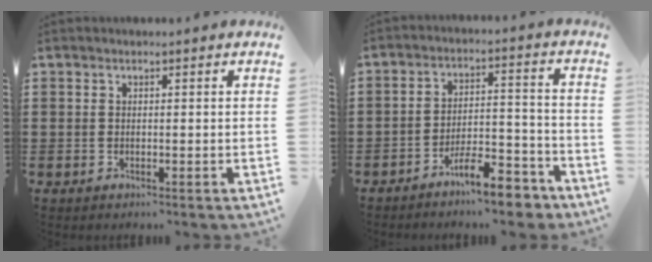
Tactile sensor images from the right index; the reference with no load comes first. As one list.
[{"total": 8.4, "force": [-7.1, 1.7, 4.2], "torque": [-0.058, 0.022, -0.129]}]